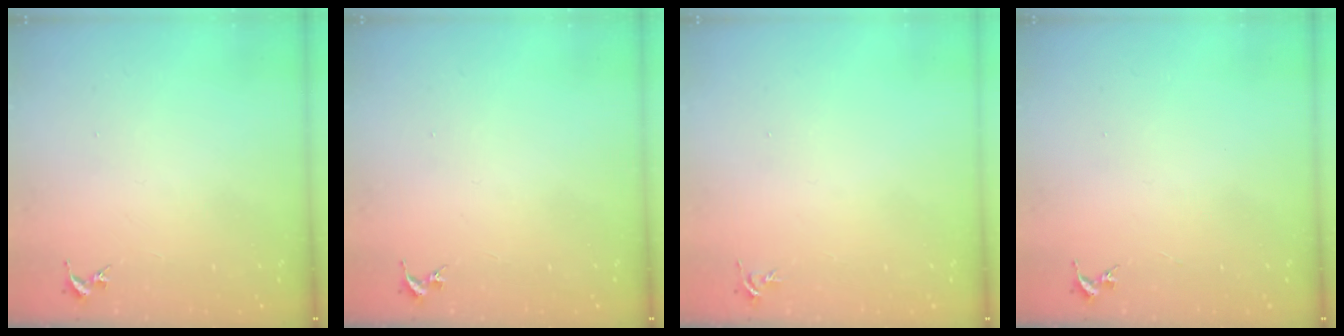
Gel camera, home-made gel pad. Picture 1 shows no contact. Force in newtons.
{"total": 0.0}
{"total": 3.7, "press": 3.7, "slide": 0.5}
{"total": 0.0}